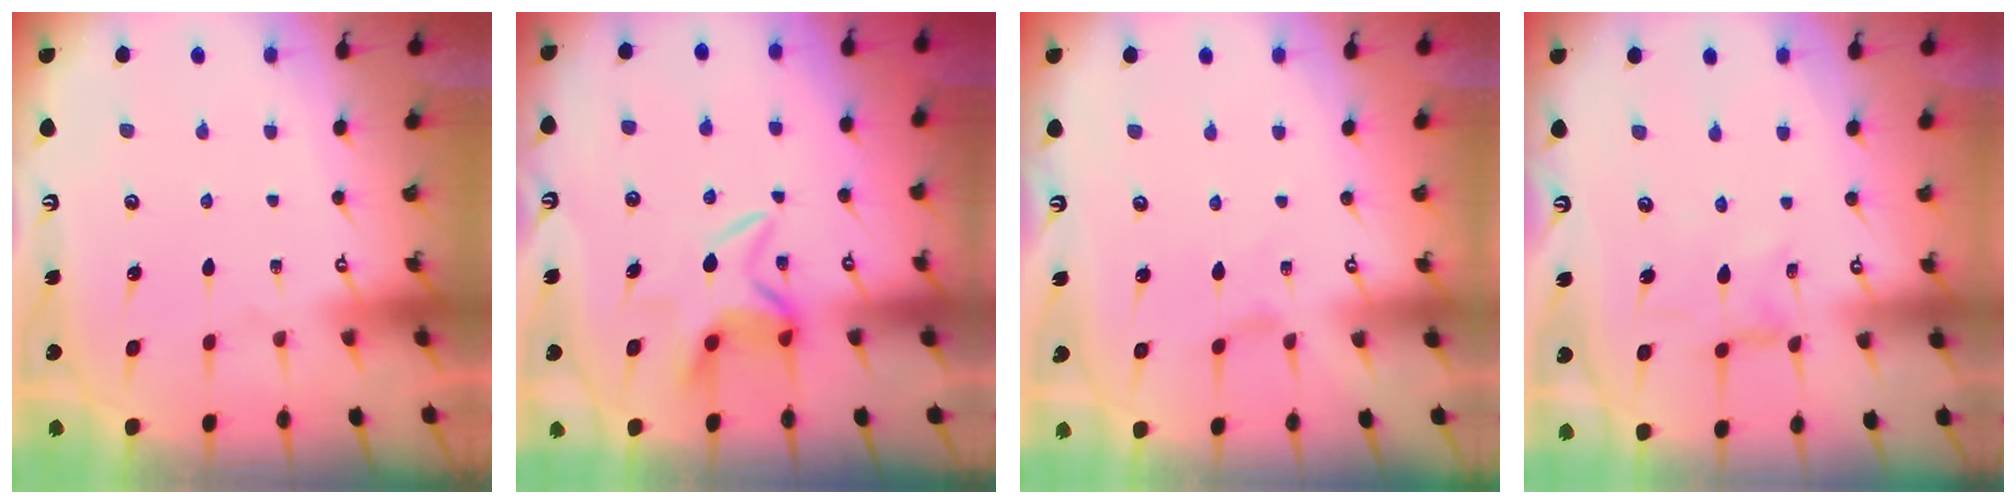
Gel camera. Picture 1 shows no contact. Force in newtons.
{"total": 5.6, "press": 5.6, "slide": 0.4}
{"total": 0.0}
{"total": 1.2, "press": 1.2, "slide": 0.2}